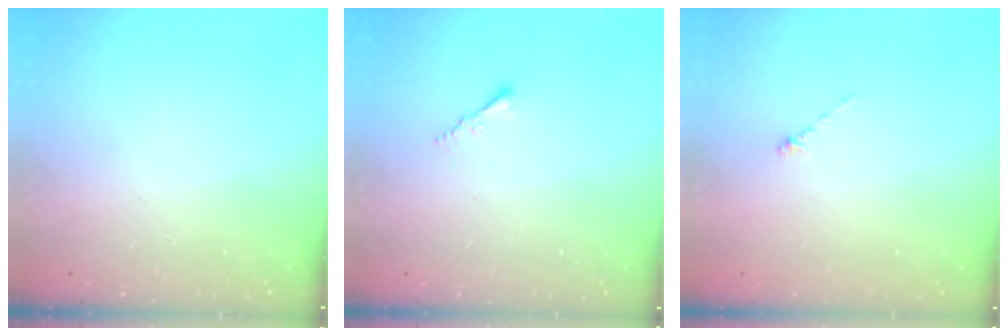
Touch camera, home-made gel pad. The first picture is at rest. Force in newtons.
{"total": 1.5, "press": 1.5, "slide": 0.4}
{"total": 0.0}